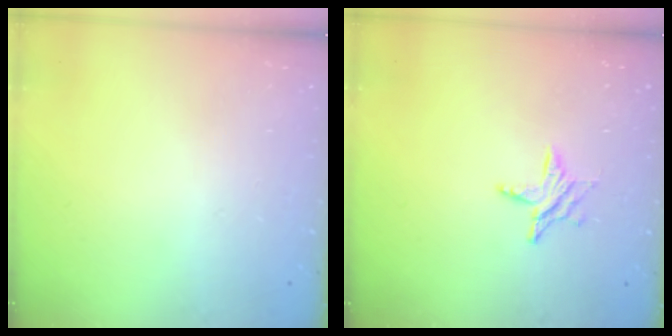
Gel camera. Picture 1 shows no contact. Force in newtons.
{"total": 6.3, "press": 6.2, "slide": 0.6}